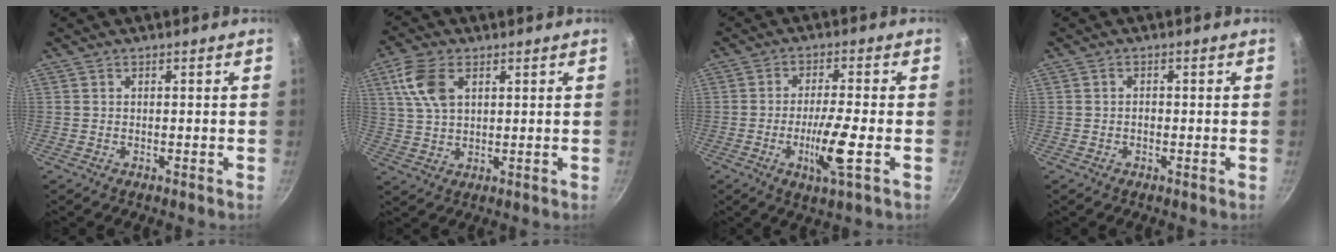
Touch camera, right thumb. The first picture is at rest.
{"total": 8.5, "force": [3.1, 4.9, 6.2], "torque": [-0.124, 0.000, 0.061]}
{"total": 8.9, "force": [-2.5, 1.1, 8.5], "torque": [-0.156, 0.006, -0.044]}
{"total": 0.9, "force": [-0.3, 0.6, 0.6], "torque": [-0.010, 0.004, -0.006]}